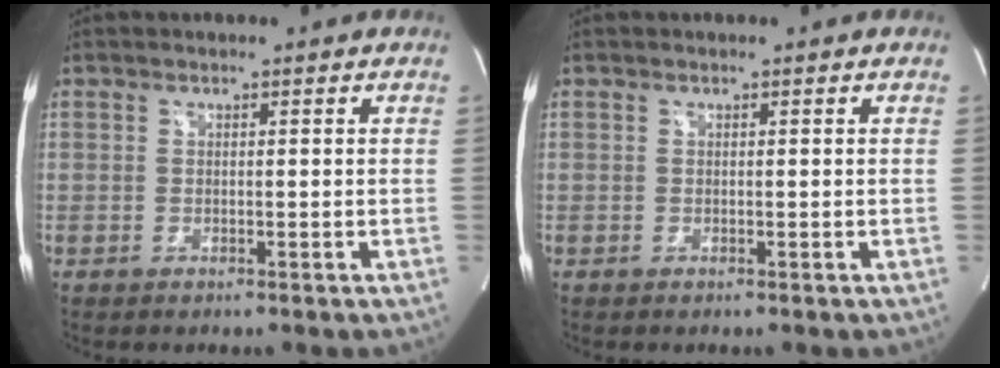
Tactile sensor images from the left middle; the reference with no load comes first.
{"total": 0.0}